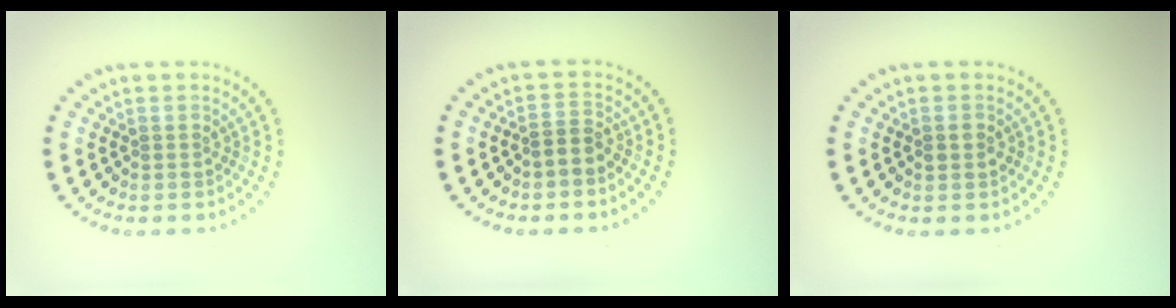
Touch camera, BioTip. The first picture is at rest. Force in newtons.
{"total": 1.3, "press": 0.9, "slide": 0.9}
{"total": 1.1, "press": 1.1, "slide": 0.2}